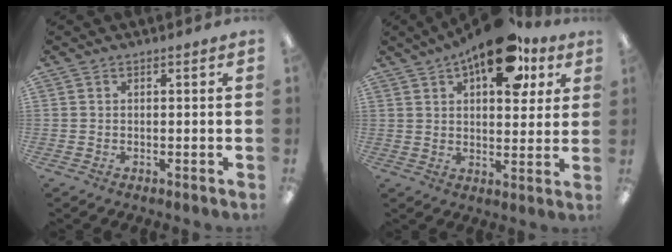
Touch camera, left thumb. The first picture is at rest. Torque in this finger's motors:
{"motor_torque": [-0.02, 1.08, 1.96, -0.82, 0.24]}